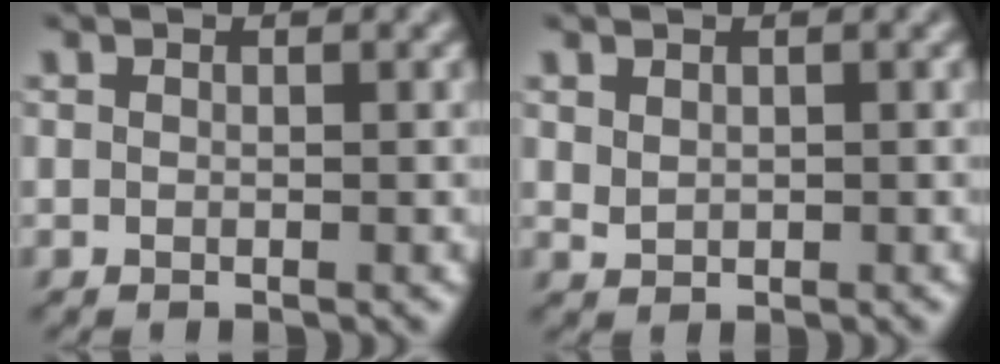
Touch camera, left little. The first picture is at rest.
{"total": 0.8, "force": [0.5, 0.6, 0.3], "torque": [-0.009, -0.002, 0.016]}